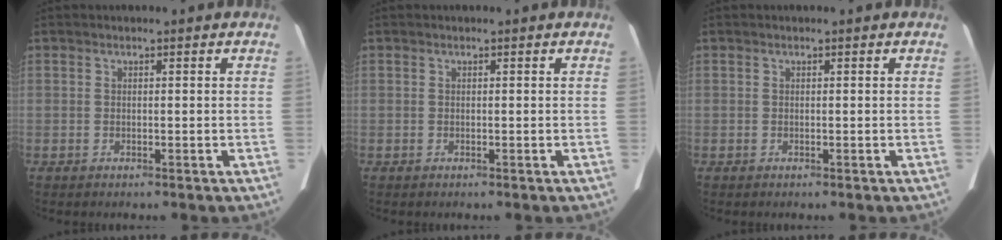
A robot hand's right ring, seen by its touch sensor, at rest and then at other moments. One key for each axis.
{"total": 0.0}
{"total": 0.0}